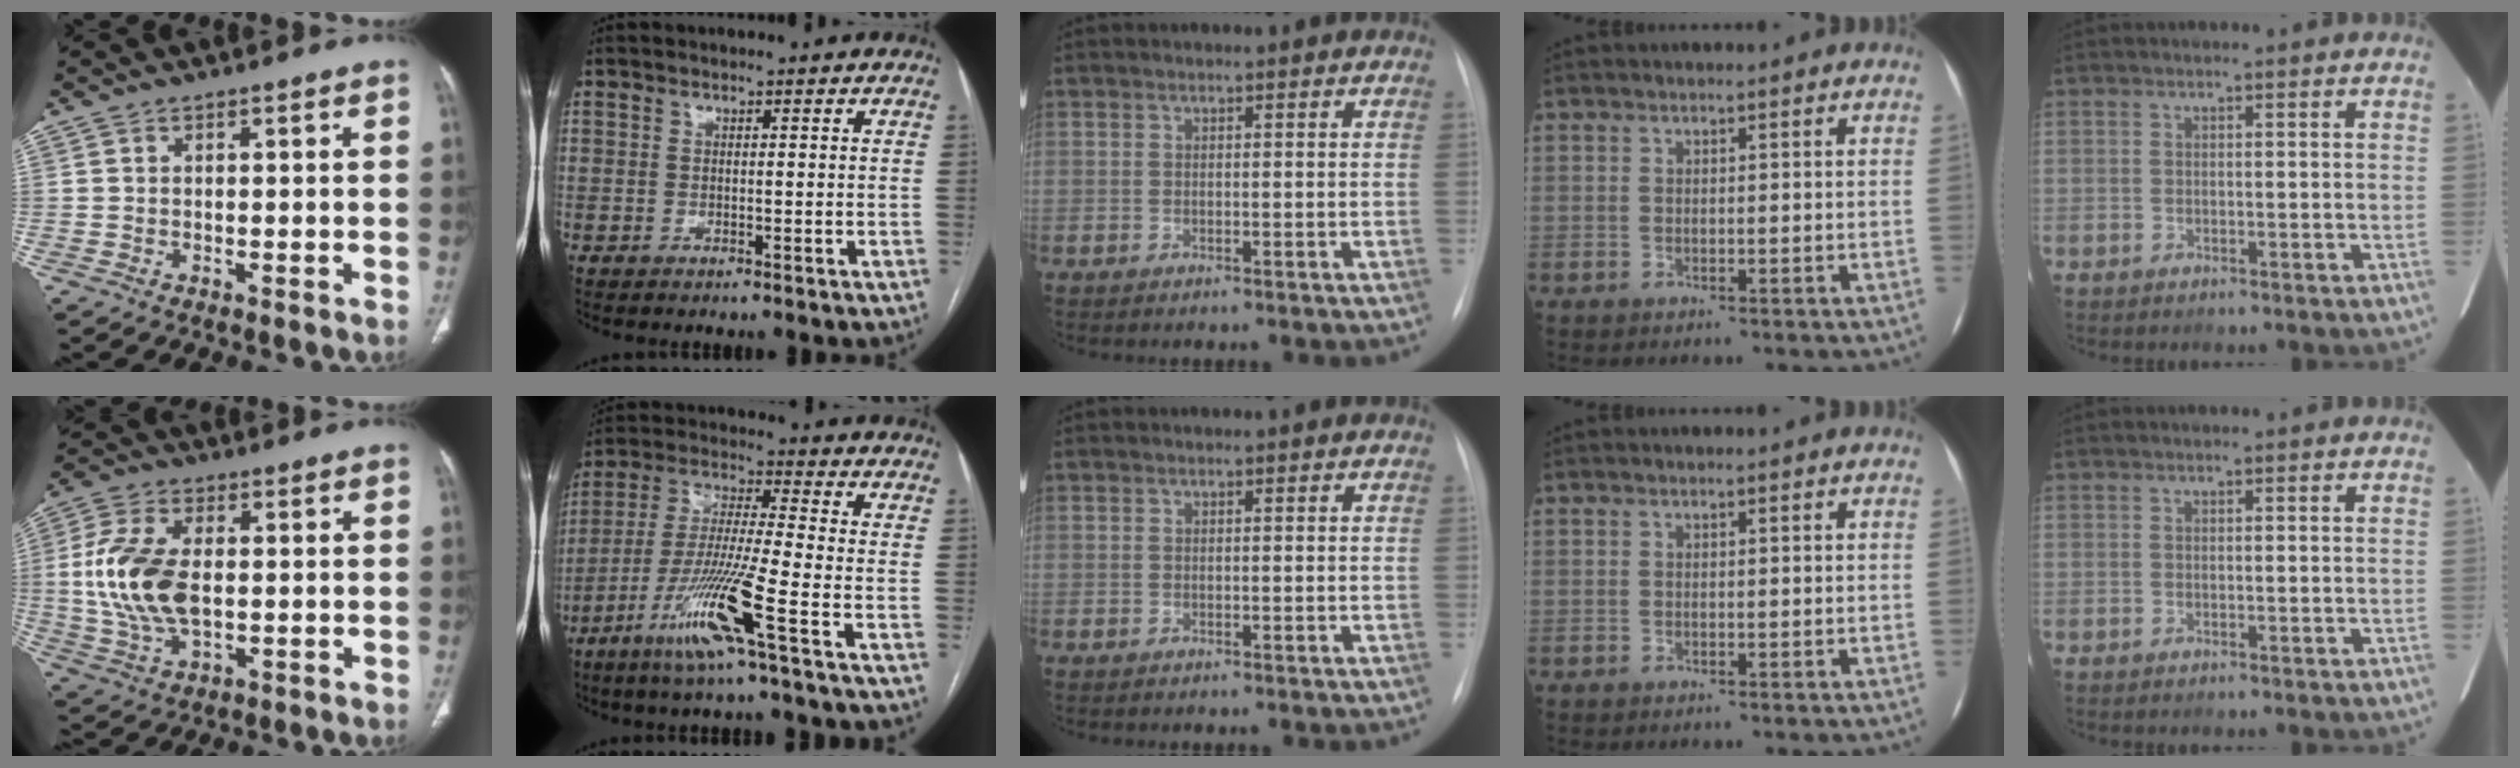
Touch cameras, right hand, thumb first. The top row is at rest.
{"thumb": {"total": 14.1, "force": [0.2, 7.8, 11.7], "torque": [-0.249, 0.001, 0.007]}, "index": {"total": 12.5, "force": [-6.4, -1.4, 10.6], "torque": [-0.215, -0.025, -0.128]}}